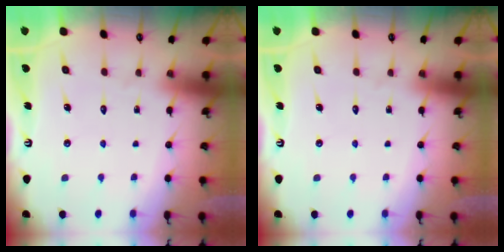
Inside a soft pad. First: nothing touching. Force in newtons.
{"total": 0.0}